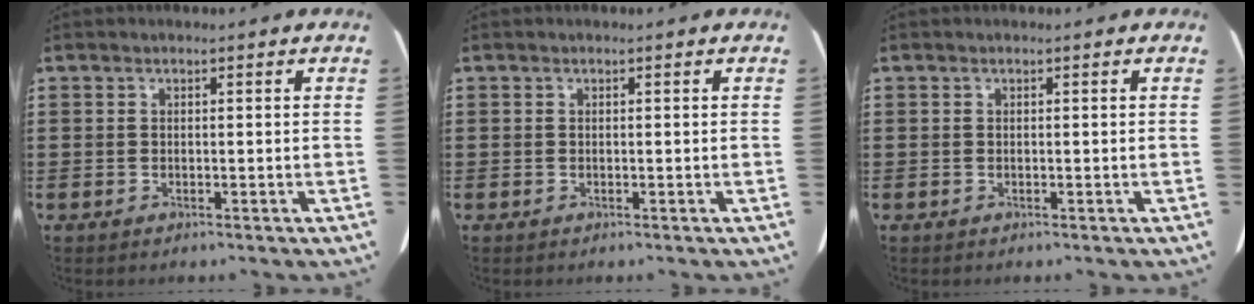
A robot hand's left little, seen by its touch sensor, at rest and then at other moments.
{"total": 0.0}
{"total": 0.0}